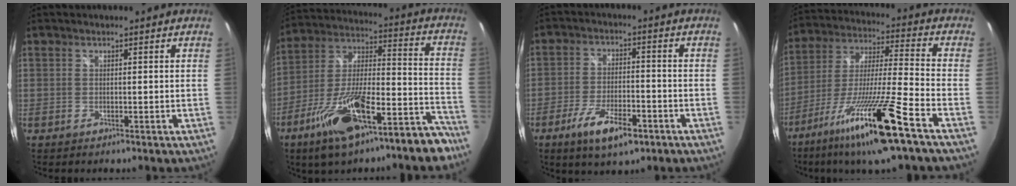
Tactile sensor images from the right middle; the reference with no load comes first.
{"total": 22.6, "force": [-15.7, 6.0, 15.1], "torque": [-0.232, 0.010, -0.246]}
{"total": 9.9, "force": [-5.7, 3.4, 7.3], "torque": [-0.157, -0.017, -0.097]}
{"total": 18.3, "force": [-11.5, -0.5, 14.3], "torque": [-0.280, -0.037, -0.202]}